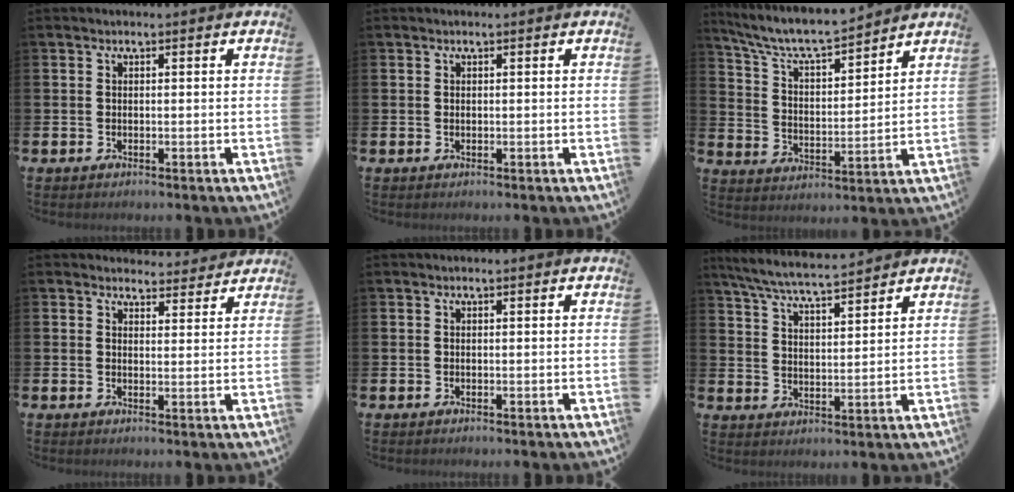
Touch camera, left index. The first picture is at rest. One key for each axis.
{"total": 0.0}
{"total": 7.7, "fx": 7.2, "fy": 1.1, "fz": 2.5, "tx": -0.085, "ty": -0.049, "tz": 0.126}
{"total": 3.4, "fx": 3.3, "fy": 0.9, "fz": -0.1, "tx": 0.003, "ty": -0.020, "tz": 0.058}
{"total": 0.0}
{"total": 6.7, "fx": 6.3, "fy": 0.3, "fz": 2.0, "tx": -0.064, "ty": -0.032, "tz": 0.113}